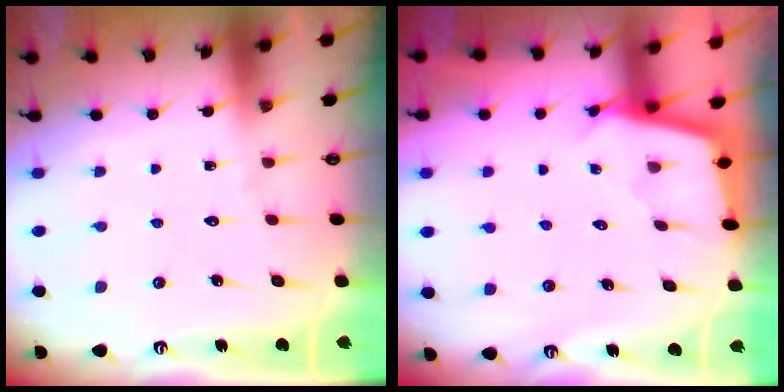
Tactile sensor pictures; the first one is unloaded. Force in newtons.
{"total": 2.4, "press": 2.4, "slide": 0.2}